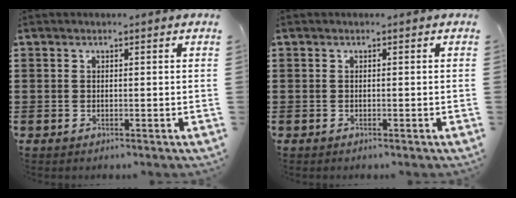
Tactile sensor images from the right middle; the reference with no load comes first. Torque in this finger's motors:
{"motor_torque": [0.12, 0.03, 0.01, 0.01]}